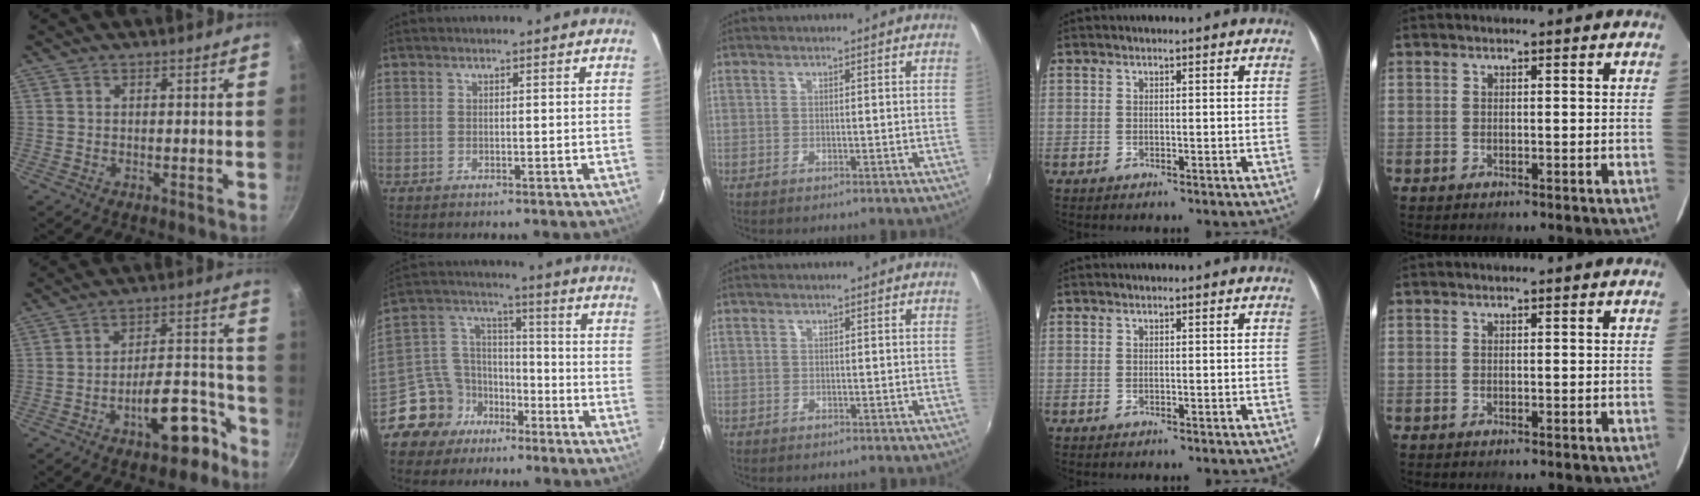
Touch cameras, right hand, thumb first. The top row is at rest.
{"thumb": {"total": 13.0, "force": [-7.3, 5.7, 9.2], "torque": [-0.089, 0.081, -0.098]}, "index": {"total": 11.6, "force": [-8.0, 8.1, 1.9], "torque": [-0.060, 0.060, -0.139]}, "middle": {"total": 0.6, "force": [-0.4, 0.5, 0.0], "torque": [-0.002, 0.002, -0.007]}}